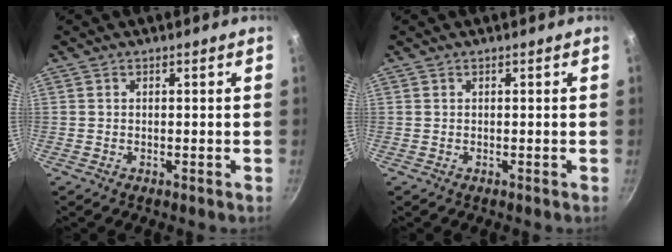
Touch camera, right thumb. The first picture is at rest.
{"total": 0.0}